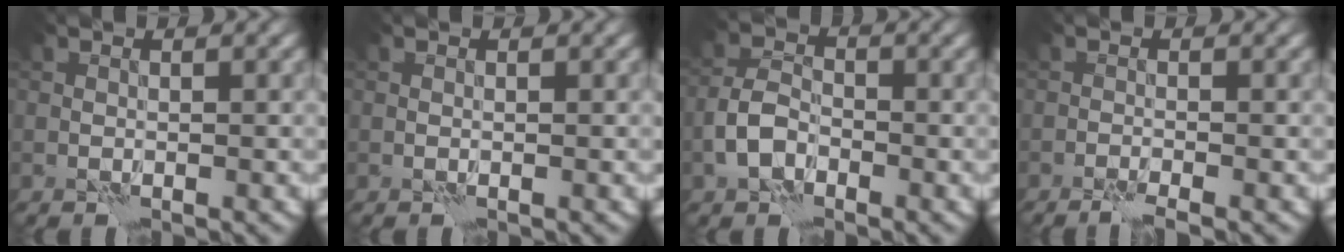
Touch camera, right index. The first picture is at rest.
{"total": 0.0}
{"total": 3.3, "force": [-1.6, 2.1, 2.0], "torque": [-0.042, 0.006, -0.041]}
{"total": 2.3, "force": [-1.7, 0.1, 1.5], "torque": [-0.036, 0.003, -0.035]}